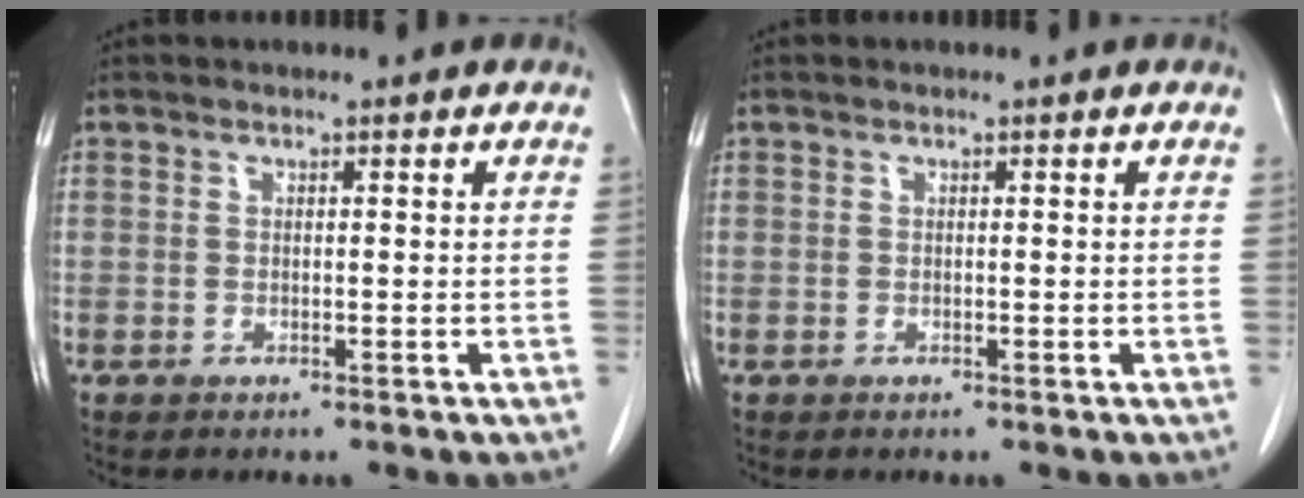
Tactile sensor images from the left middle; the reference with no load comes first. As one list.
[{"total": 0.0}]